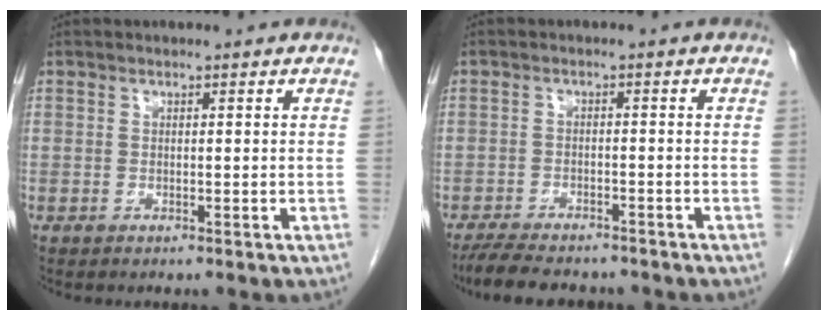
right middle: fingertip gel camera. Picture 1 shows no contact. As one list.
[{"total": 9.1, "force": [-7.9, 2.2, 3.8], "torque": [-0.066, -0.015, -0.119]}]